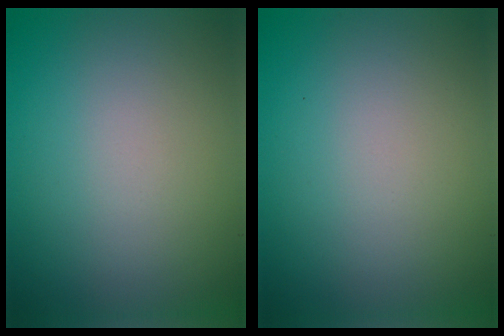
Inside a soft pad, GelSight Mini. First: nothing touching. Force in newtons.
{"total": 0.0}